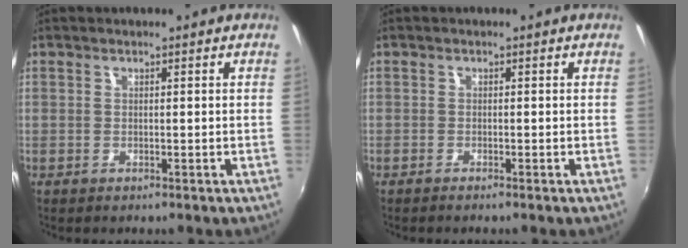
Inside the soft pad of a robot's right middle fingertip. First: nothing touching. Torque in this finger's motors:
{"motor_torque": [-0.93, -0.27, 0.20, -0.01]}